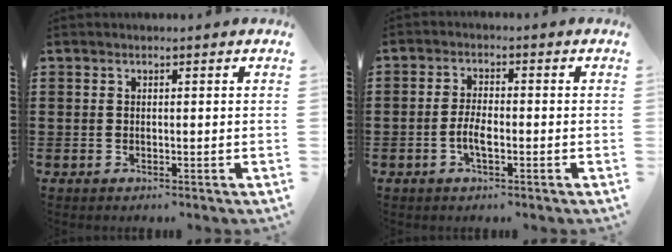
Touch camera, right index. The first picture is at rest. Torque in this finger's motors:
{"motor_torque": [1.07, 1.07, 0.07, 0.04]}